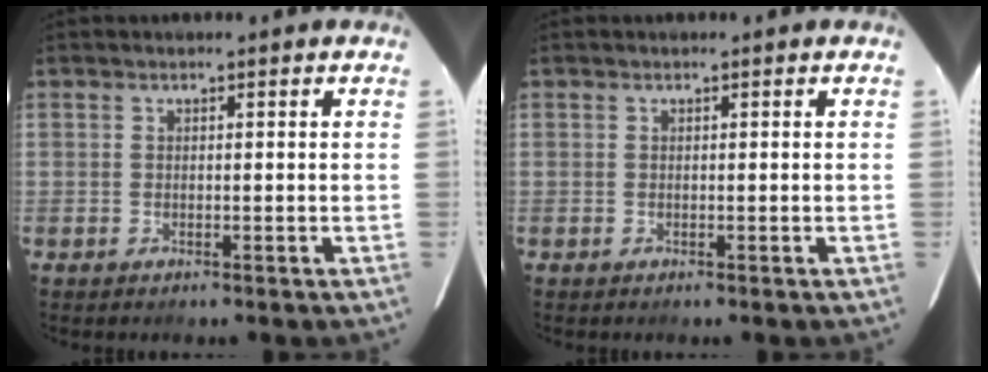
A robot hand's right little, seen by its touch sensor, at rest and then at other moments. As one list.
[{"total": 0.0}]